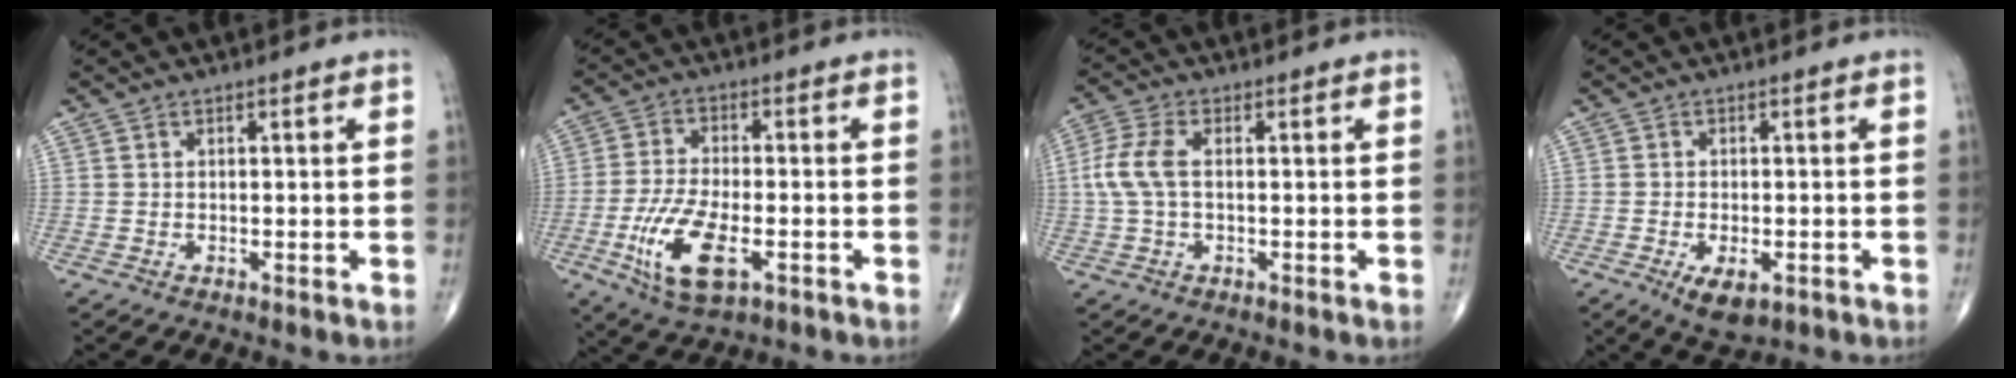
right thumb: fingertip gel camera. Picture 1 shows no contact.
{"total": 11.5, "force": [-4.1, 4.9, 9.6], "torque": [-0.198, 0.003, -0.072]}
{"total": 6.4, "force": [0.3, 3.3, 5.4], "torque": [-0.146, 0.017, 0.003]}
{"total": 5.3, "force": [-2.3, 2.6, 4.1], "torque": [-0.067, -0.001, -0.028]}